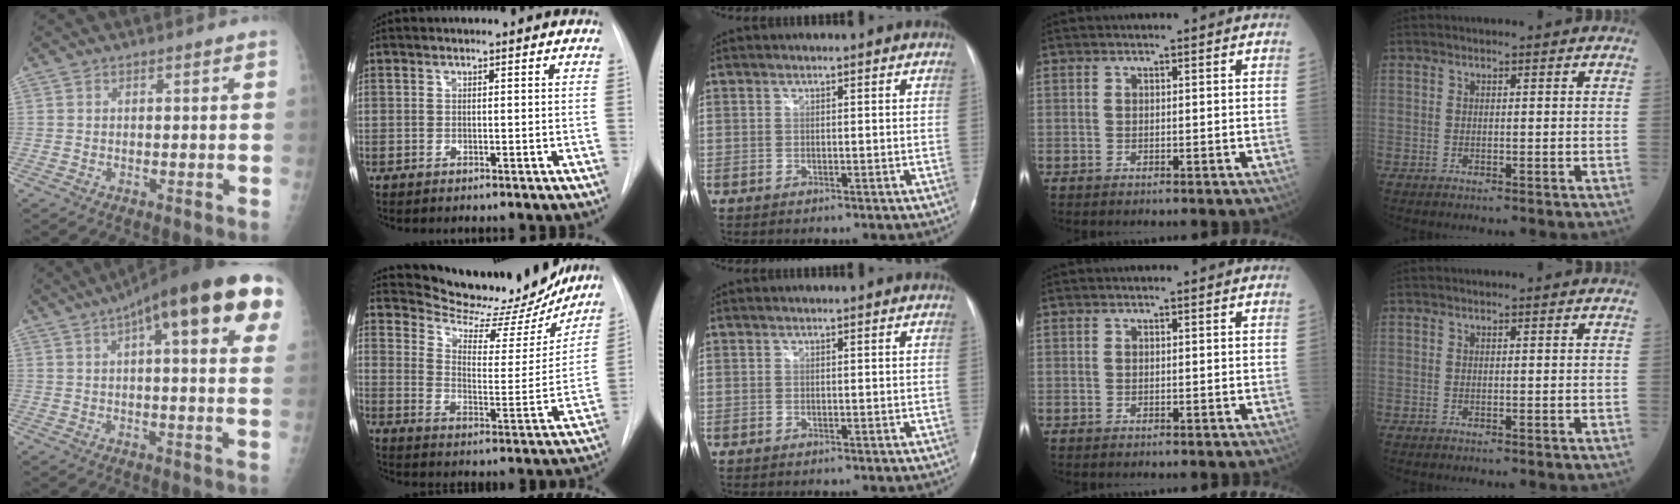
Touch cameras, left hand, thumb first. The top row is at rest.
{"thumb": {"total": 24.0, "force": [10.1, 6.4, 20.8], "torque": [-0.274, 0.026, 0.134]}, "index": {"total": 20.0, "force": [18.8, 4.5, 5.0], "torque": [-0.072, -0.040, 0.256]}}